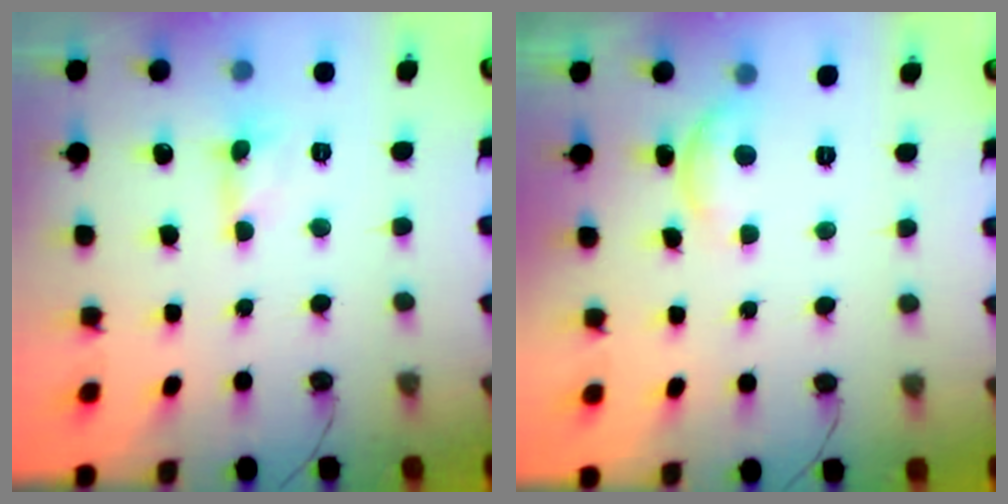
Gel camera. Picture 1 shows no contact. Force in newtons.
{"total": 7.3, "press": 7.2, "slide": 0.5}